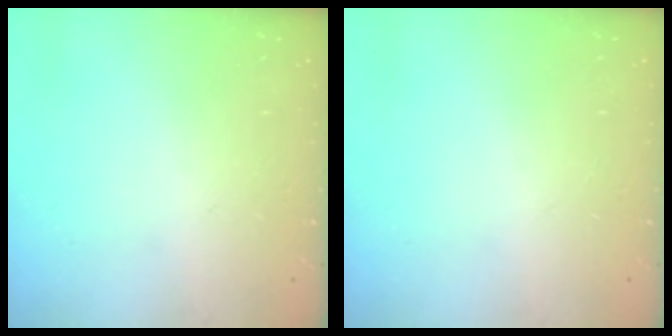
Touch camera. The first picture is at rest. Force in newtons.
{"total": 0.0}